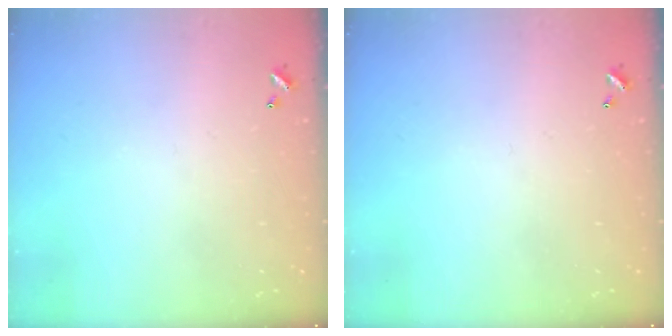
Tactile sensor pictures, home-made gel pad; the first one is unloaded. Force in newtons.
{"total": 0.0}